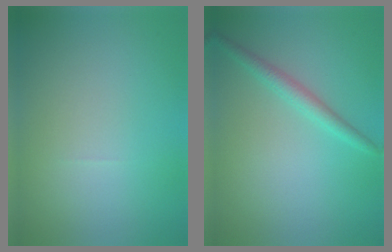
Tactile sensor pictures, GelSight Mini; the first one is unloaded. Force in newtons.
{"total": 1.8, "press": 1.8, "slide": 0.0}